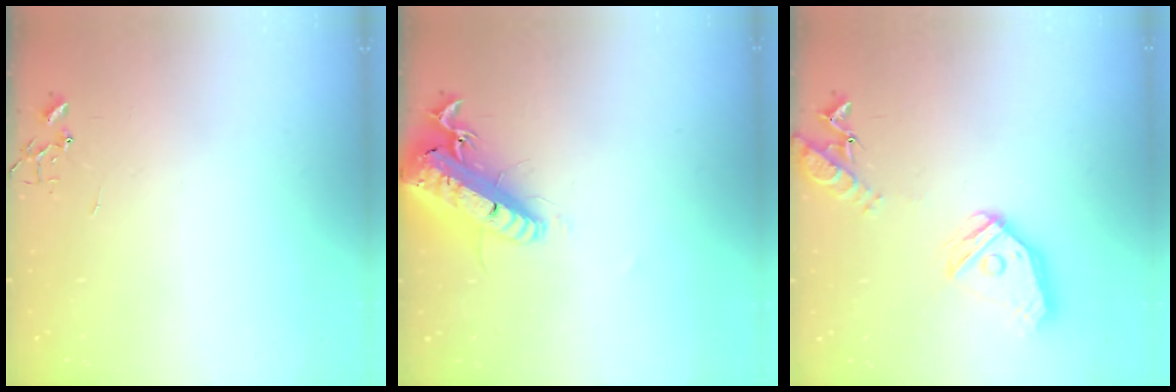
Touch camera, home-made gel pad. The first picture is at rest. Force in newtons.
{"total": 23.1, "press": 22.6, "slide": 5.0}
{"total": 17.4, "press": 17.3, "slide": 2.0}